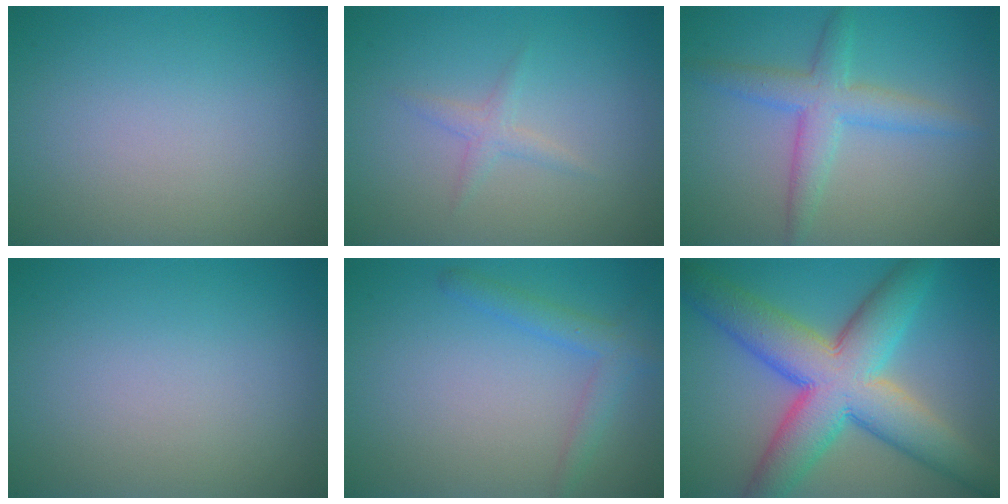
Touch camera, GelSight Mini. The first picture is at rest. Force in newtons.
{"total": 1.2, "press": 1.2, "slide": 0.0}
{"total": 3.8, "press": 3.8, "slide": 0.2}
{"total": 0.0}
{"total": 2.4, "press": 2.4, "slide": 0.1}
{"total": 11.1, "press": 11.1, "slide": 0.3}